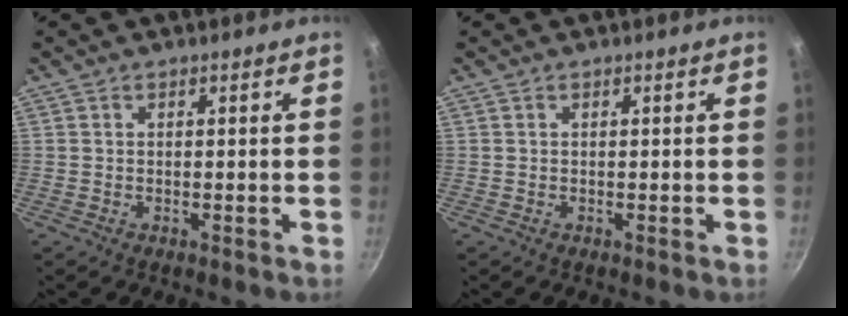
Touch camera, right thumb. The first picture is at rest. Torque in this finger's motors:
{"motor_torque": [0.00, 0.00, 0.00, 0.00, 0.01]}